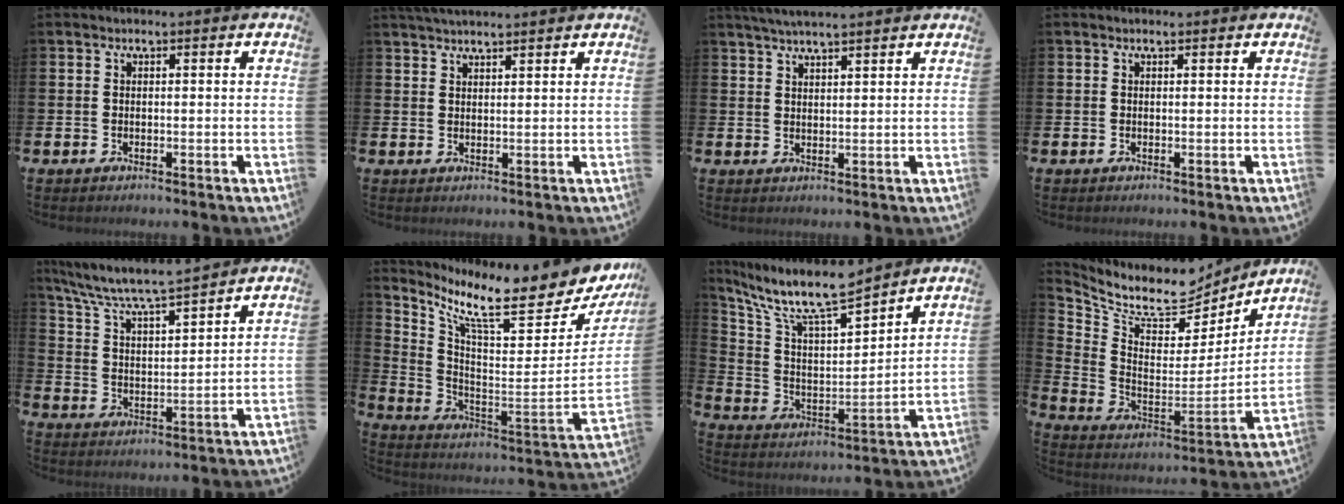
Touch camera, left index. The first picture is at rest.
{"total": 2.8, "force": [2.7, 0.1, 0.5], "torque": [-0.012, -0.008, 0.050]}
{"total": 3.5, "force": [3.4, 0.0, 1.1], "torque": [-0.026, -0.006, 0.061]}
{"total": 0.0}
{"total": 7.0, "force": [6.6, 0.2, 2.3], "torque": [-0.076, -0.048, 0.110]}
{"total": 10.3, "force": [8.4, 2.1, 5.6], "torque": [-0.121, -0.081, 0.131]}
{"total": 10.9, "force": [9.5, 2.1, 4.9], "torque": [-0.131, -0.060, 0.164]}
{"total": 9.4, "force": [8.2, 3.3, 3.2], "torque": [-0.093, -0.063, 0.138]}